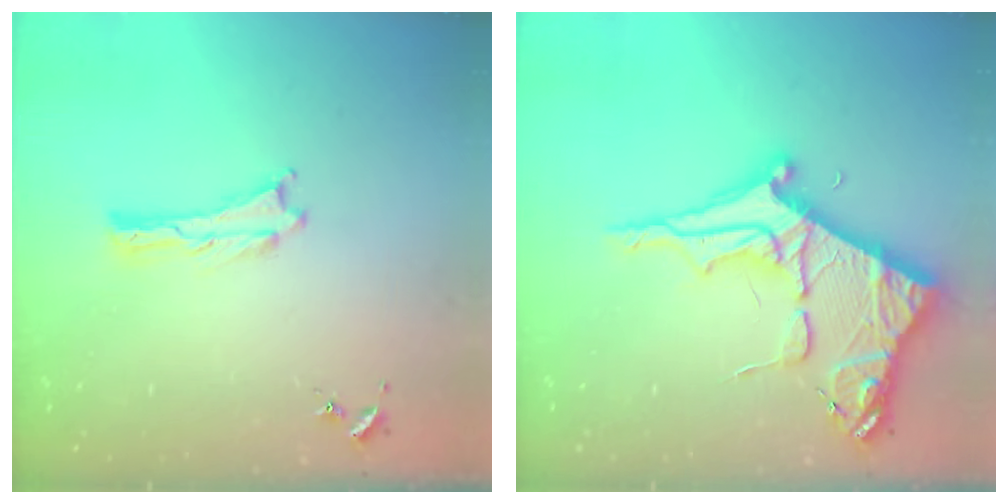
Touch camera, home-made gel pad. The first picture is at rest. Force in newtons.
{"total": 10.1, "press": 10.1, "slide": 1.1}